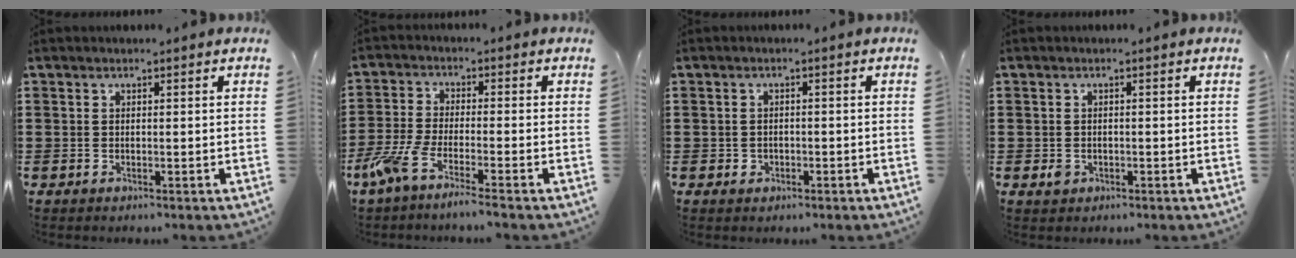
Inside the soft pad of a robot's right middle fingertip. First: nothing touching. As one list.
[{"total": 5.1, "force": [-4.0, 0.0, 3.1], "torque": [-0.089, -0.022, -0.083]}, {"total": 1.0, "force": [-0.5, 0.8, 0.3], "torque": [-0.009, 0.003, -0.011]}, {"total": 1.2, "force": [-0.5, 1.0, 0.7], "torque": [-0.022, -0.001, -0.012]}]